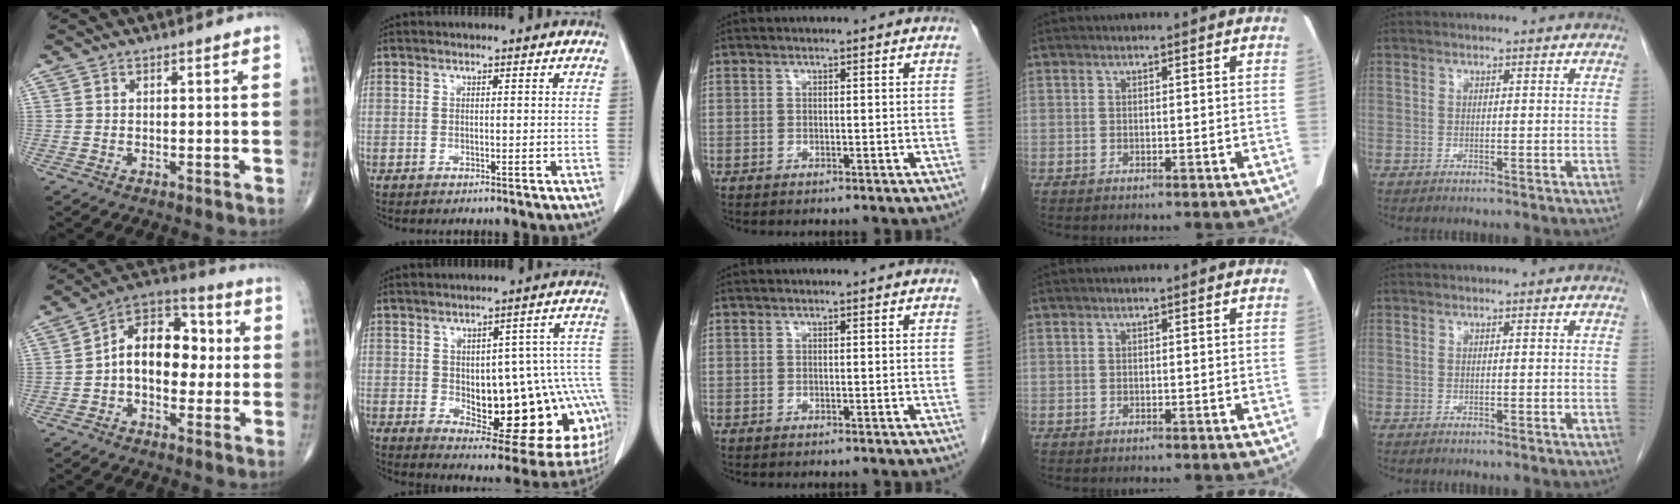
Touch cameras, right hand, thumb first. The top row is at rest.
{"thumb": {"total": 14.0, "force": [0.0, 9.1, 10.6], "torque": [-0.128, 0.042, -0.010]}, "index": {"total": 22.7, "force": [-3.1, 8.5, 20.9], "torque": [-0.184, 0.036, -0.012]}}